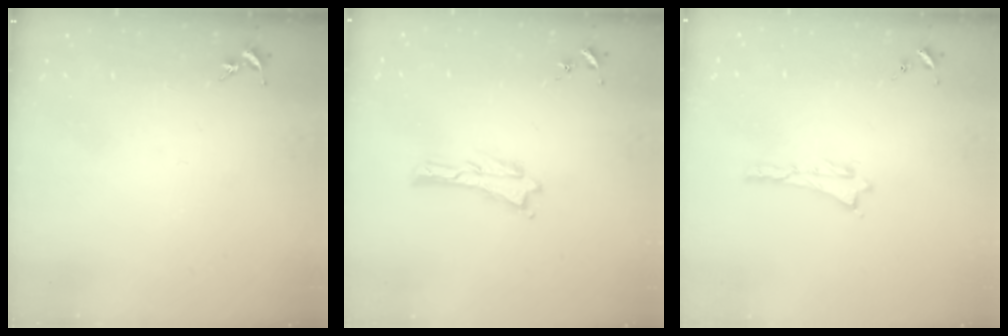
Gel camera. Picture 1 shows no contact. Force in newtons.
{"total": 0.0}
{"total": 0.0}